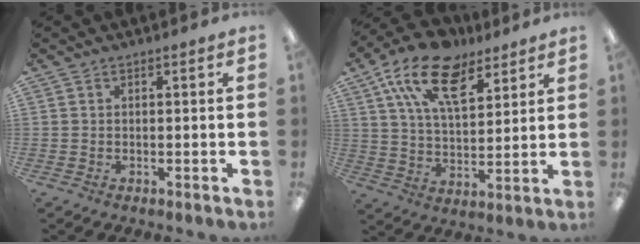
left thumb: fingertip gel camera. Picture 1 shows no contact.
{"total": 16.6, "force": [10.2, 8.3, 10.2], "torque": [-0.184, -0.040, 0.184]}